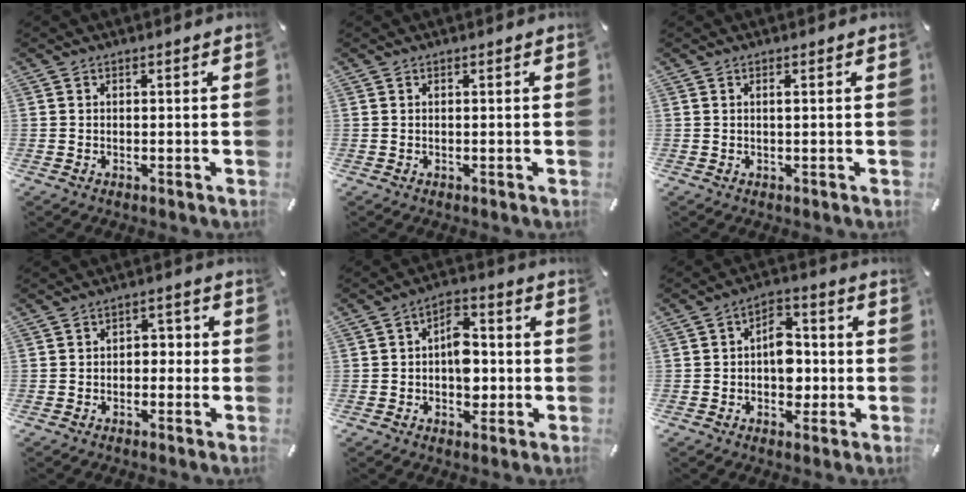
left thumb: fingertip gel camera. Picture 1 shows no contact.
{"total": 0.0}
{"total": 0.7, "force": [0.1, 0.1, 0.7], "torque": [-0.014, 0.000, 0.002]}
{"total": 3.4, "force": [-2.0, 2.3, 1.5], "torque": [-0.028, 0.017, -0.040]}
{"total": 7.9, "force": [-1.2, 5.7, 5.4], "torque": [-0.055, 0.005, -0.026]}
{"total": 8.3, "force": [-1.2, 6.4, 5.2], "torque": [-0.052, 0.010, -0.022]}